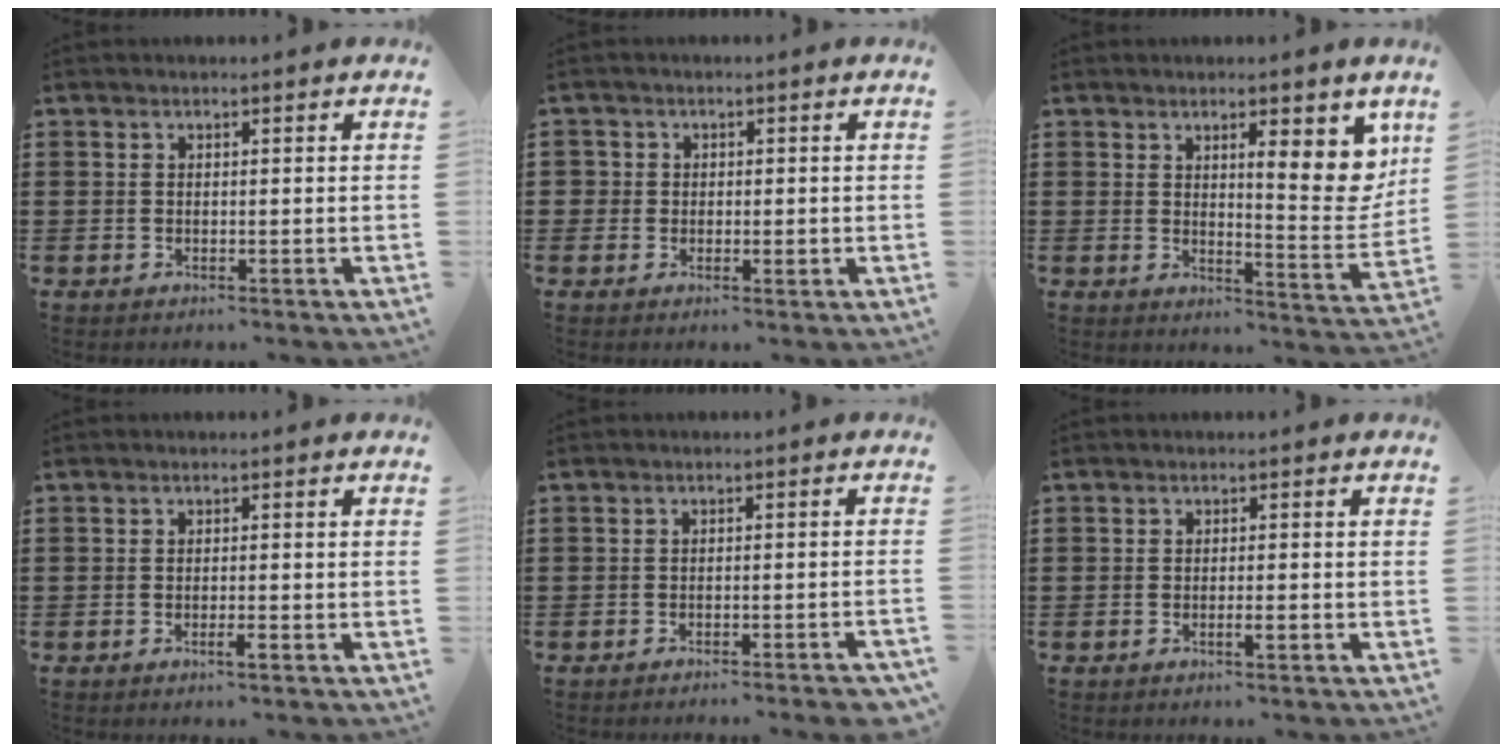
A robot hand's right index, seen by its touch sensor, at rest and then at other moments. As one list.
[{"total": 1.5, "force": [-0.1, 1.4, 0.5], "torque": [-0.015, 0.003, -0.002]}, {"total": 8.2, "force": [3.9, 2.6, 6.7], "torque": [-0.087, -0.022, 0.059]}, {"total": 1.5, "force": [-0.9, 0.0, 1.2], "torque": [-0.022, -0.006, -0.013]}, {"total": 2.2, "force": [-1.9, -0.2, 1.0], "torque": [-0.016, 0.000, -0.037]}, {"total": 1.8, "force": [-0.9, 0.2, 1.6], "torque": [-0.027, -0.002, -0.015]}]